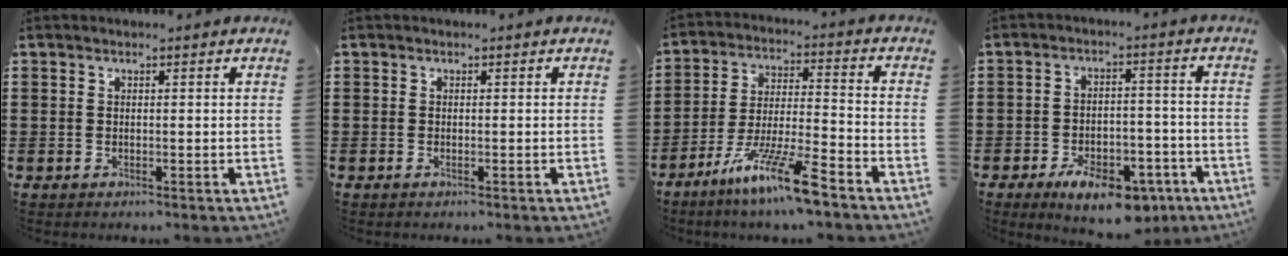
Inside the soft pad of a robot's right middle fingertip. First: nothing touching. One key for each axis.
{"total": 0.0}
{"total": 11.3, "fx": -8.3, "fy": 0.8, "fz": 7.6, "tx": -0.145, "ty": 0.006, "tz": -0.159}
{"total": 8.4, "fx": -5.8, "fy": 3.1, "fz": 5.2, "tx": -0.086, "ty": 0.015, "tz": -0.101}